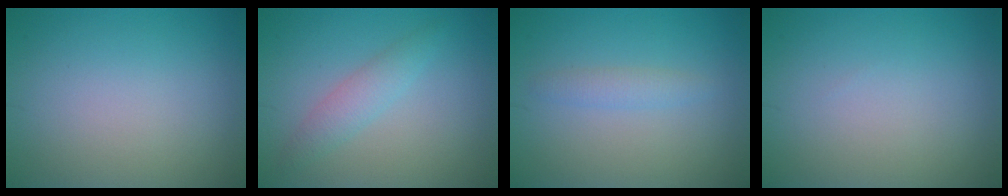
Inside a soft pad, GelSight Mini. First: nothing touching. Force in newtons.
{"total": 2.2, "press": 2.2, "slide": 0.1}
{"total": 1.4, "press": 1.4, "slide": 0.1}
{"total": 0.0}